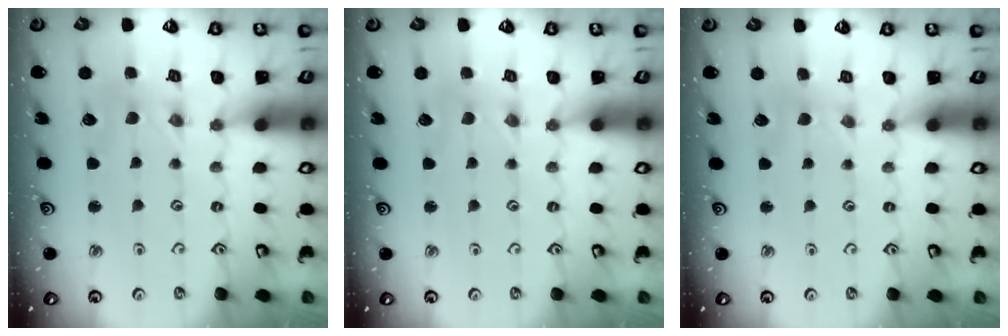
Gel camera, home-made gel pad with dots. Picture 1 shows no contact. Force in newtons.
{"total": 0.0}
{"total": 1.1, "press": 1.1, "slide": 0.2}